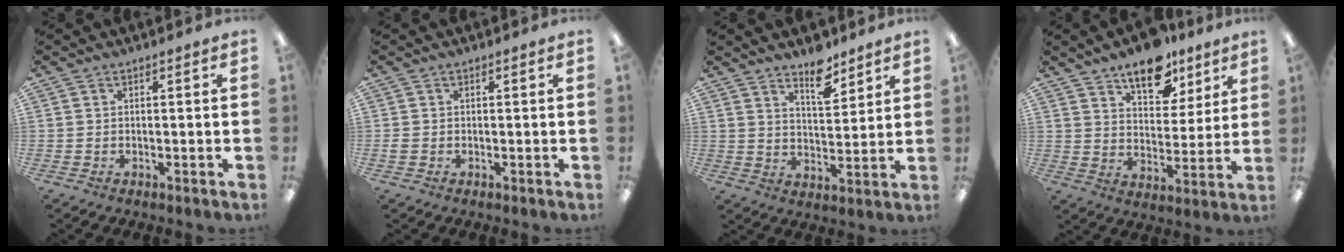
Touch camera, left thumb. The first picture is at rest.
{"total": 1.1, "force": [-0.2, 0.9, 0.5], "torque": [-0.009, 0.003, -0.005]}
{"total": 8.1, "force": [6.4, 3.3, 3.7], "torque": [-0.034, -0.048, 0.108]}
{"total": 12.5, "force": [9.5, 6.0, 5.6], "torque": [-0.067, -0.056, 0.167]}